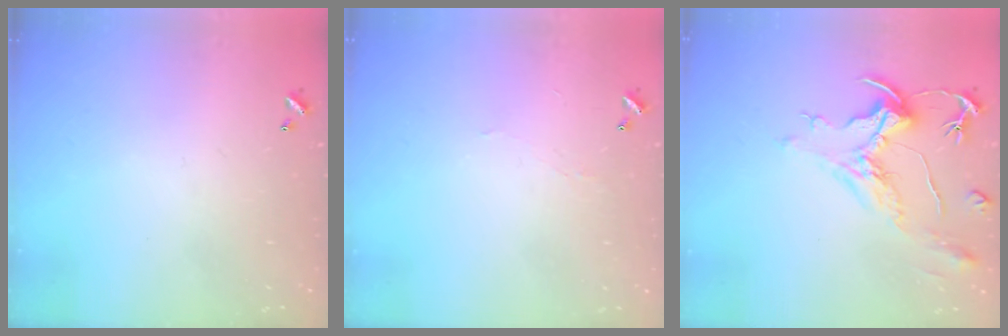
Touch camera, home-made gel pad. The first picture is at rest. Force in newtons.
{"total": 0.8, "press": 0.7, "slide": 0.4}
{"total": 2.0, "press": 1.5, "slide": 1.3}